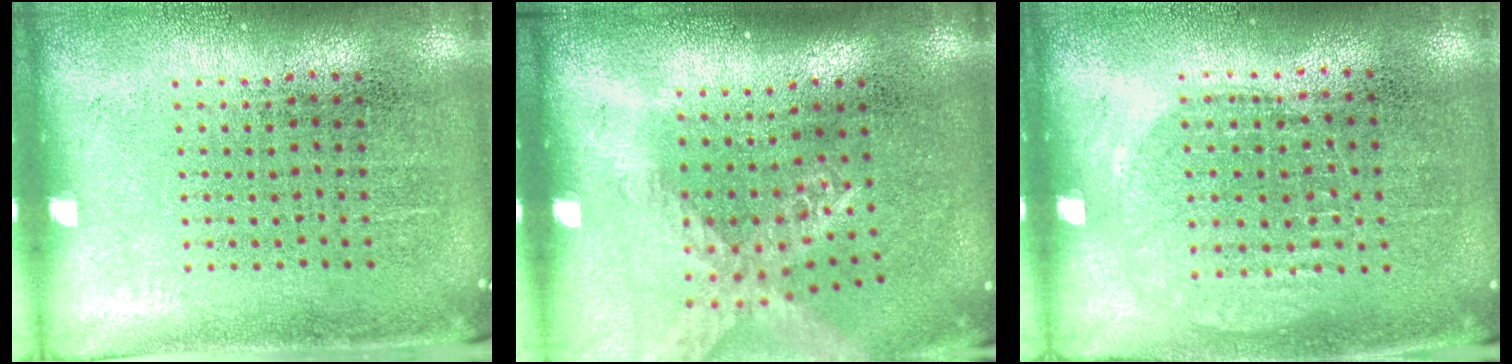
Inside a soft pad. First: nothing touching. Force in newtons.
{"total": 1.6, "press": 1.4, "slide": 0.8}
{"total": 1.0, "press": 0.9, "slide": 0.4}